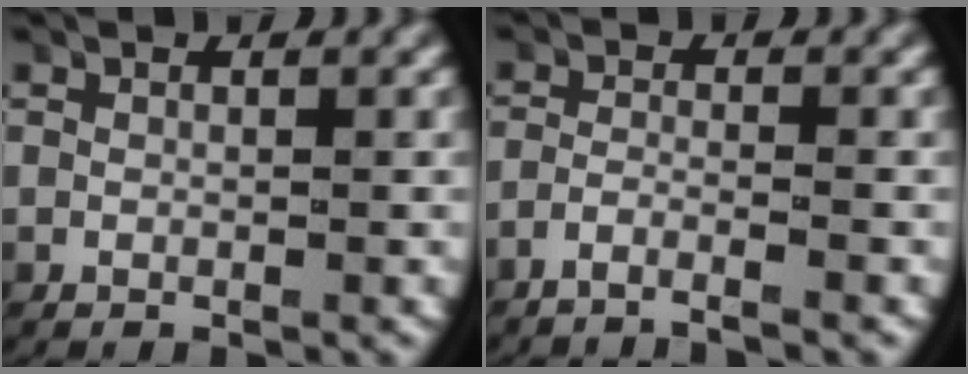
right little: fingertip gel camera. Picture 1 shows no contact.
{"total": 3.2, "force": [-2.9, 0.0, 1.5], "torque": [-0.038, -0.009, -0.047]}